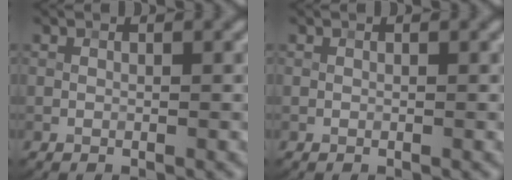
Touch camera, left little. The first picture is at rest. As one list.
[{"total": 0.0}]